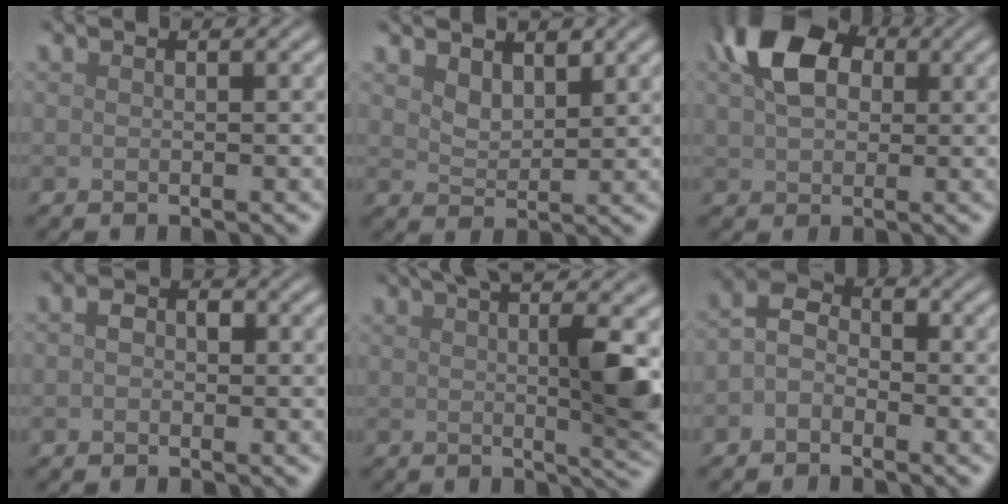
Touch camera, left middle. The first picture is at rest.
{"total": 2.2, "force": [1.5, 1.2, 1.1], "torque": [-0.026, -0.006, 0.030]}
{"total": 7.3, "force": [2.5, 4.9, 4.8], "torque": [-0.108, 0.015, 0.036]}
{"total": 1.5, "force": [0.0, 1.2, 0.8], "torque": [-0.015, 0.000, -0.007]}
{"total": 7.7, "force": [2.0, 1.6, 7.3], "torque": [-0.092, -0.001, 0.033]}
{"total": 2.8, "force": [-1.1, 2.0, 1.6], "torque": [-0.034, 0.008, -0.032]}